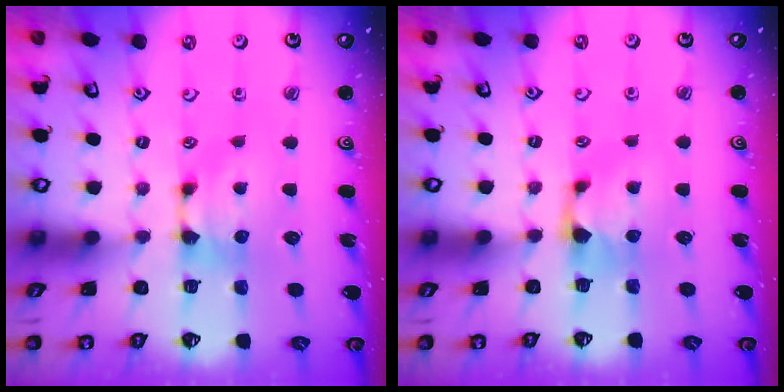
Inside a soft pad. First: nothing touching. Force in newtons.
{"total": 1.2, "press": 0.7, "slide": 1.0}